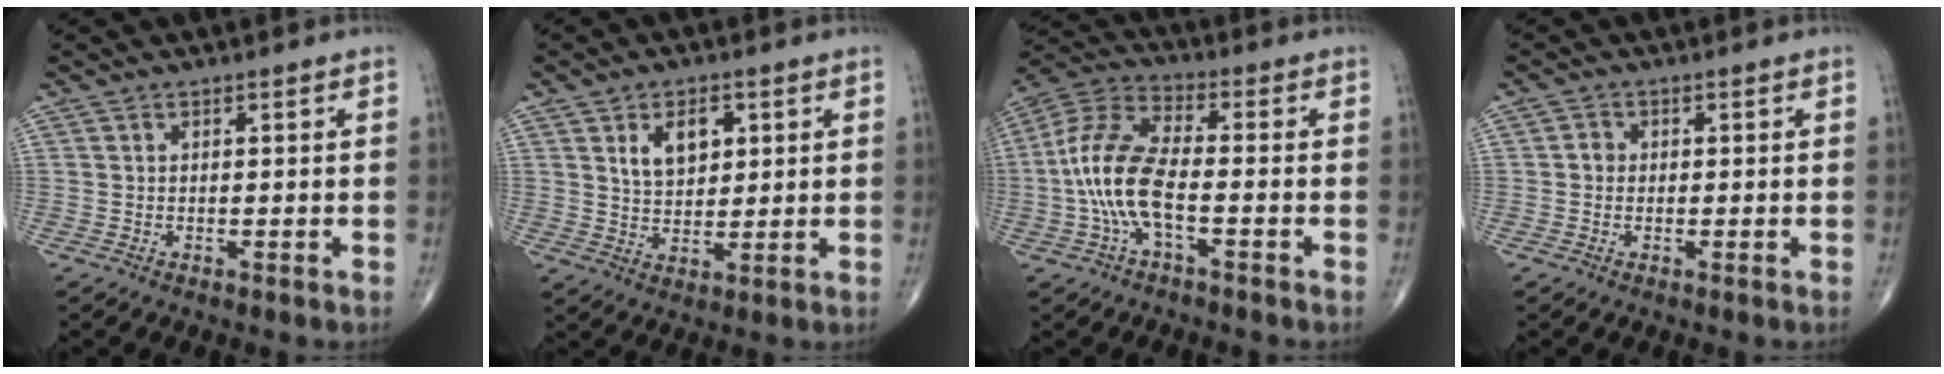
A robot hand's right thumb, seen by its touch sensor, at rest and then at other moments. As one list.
[{"total": 7.0, "force": [2.6, 4.3, 4.8], "torque": [-0.059, -0.014, 0.047]}, {"total": 12.6, "force": [-2.6, 5.2, 11.2], "torque": [-0.251, 0.037, -0.057]}, {"total": 1.6, "force": [-0.1, 1.4, 0.6], "torque": [-0.002, 0.005, -0.006]}]